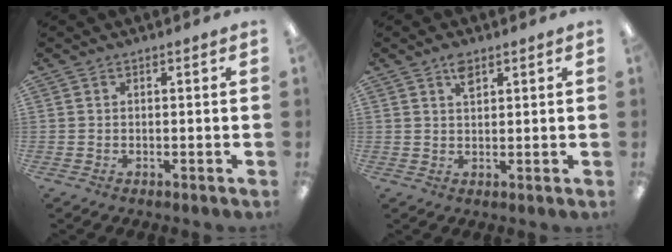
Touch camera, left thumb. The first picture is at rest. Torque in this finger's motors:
{"motor_torque": [0.42, 0.25, 0.33, -0.31, 0.01]}